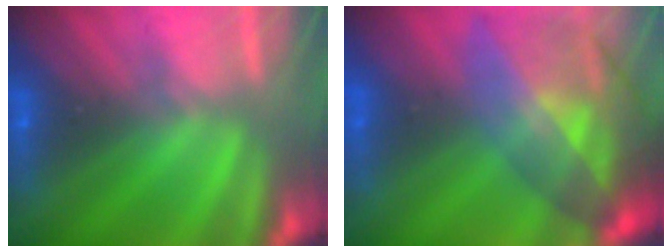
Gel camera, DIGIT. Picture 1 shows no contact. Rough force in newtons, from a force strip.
{"total": 7.3}